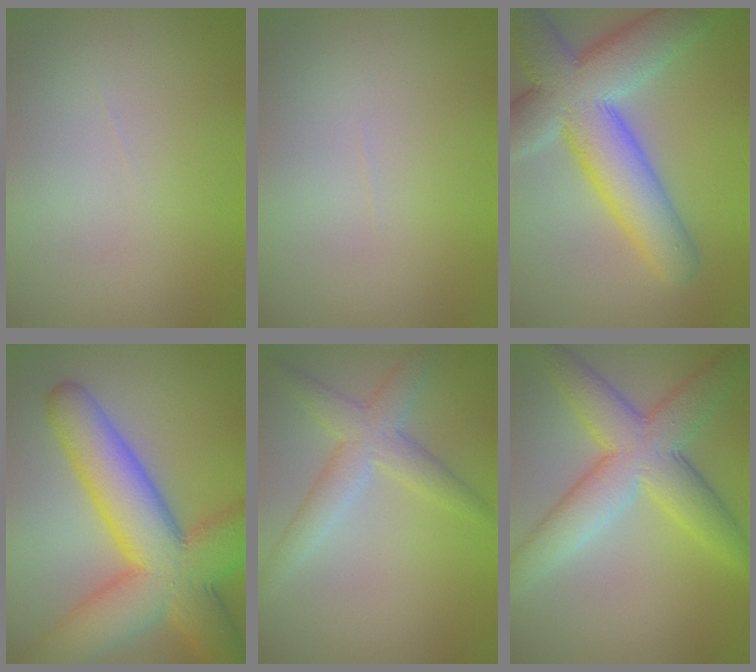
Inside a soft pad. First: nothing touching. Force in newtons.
{"total": 0.0}
{"total": 10.7, "press": 10.6, "slide": 0.8}
{"total": 11.8, "press": 11.8, "slide": 0.3}
{"total": 3.5, "press": 3.5, "slide": 0.2}
{"total": 7.3, "press": 7.3, "slide": 0.3}